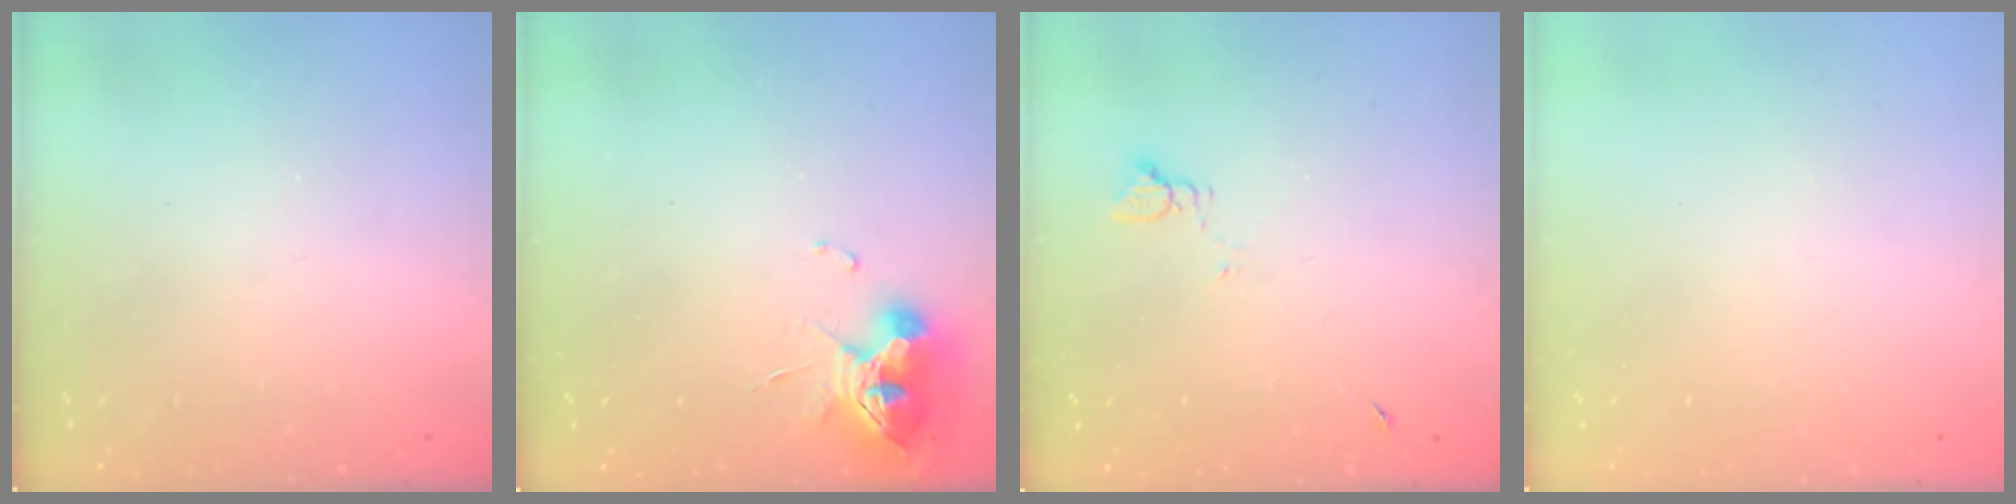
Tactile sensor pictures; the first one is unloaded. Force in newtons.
{"total": 9.9, "press": 9.9, "slide": 0.8}
{"total": 2.3, "press": 2.3, "slide": 0.3}
{"total": 0.0}